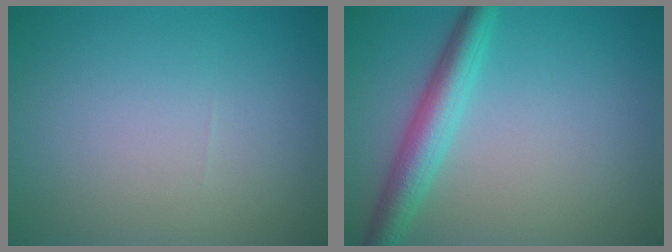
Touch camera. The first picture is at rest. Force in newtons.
{"total": 4.0, "press": 4.0, "slide": 0.3}